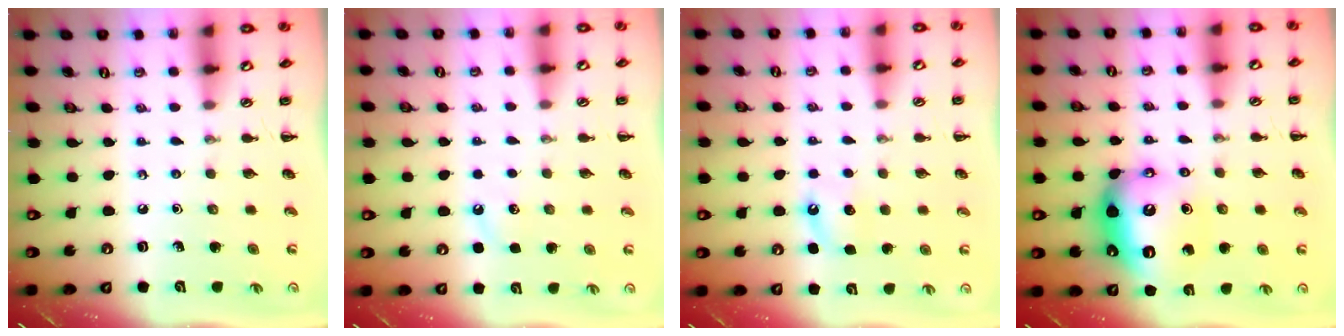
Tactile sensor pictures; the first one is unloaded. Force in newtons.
{"total": 3.0, "press": 2.9, "slide": 0.9}
{"total": 4.2, "press": 4.0, "slide": 1.3}
{"total": 14.1, "press": 14.0, "slide": 1.6}